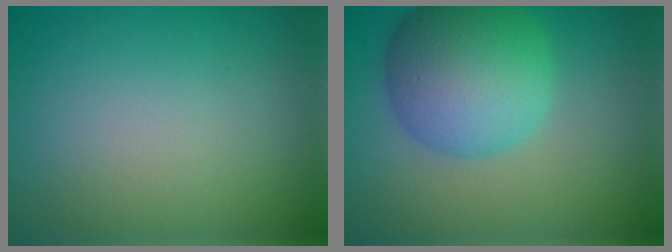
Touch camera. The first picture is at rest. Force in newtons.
{"total": 8.1, "press": 8.1, "slide": 0.1}